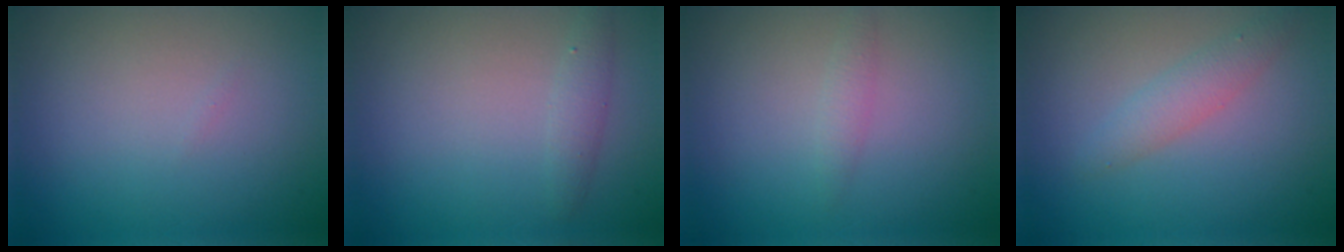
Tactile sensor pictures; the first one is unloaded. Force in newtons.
{"total": 1.3, "press": 1.3, "slide": 0.1}
{"total": 1.0, "press": 1.0, "slide": 0.1}
{"total": 2.0, "press": 2.0, "slide": 0.0}